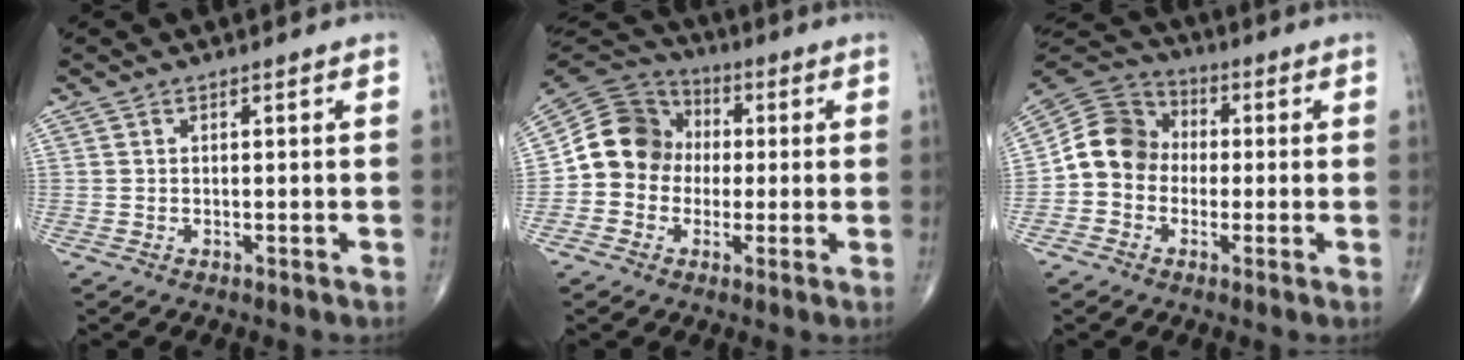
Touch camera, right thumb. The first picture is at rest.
{"total": 11.9, "force": [-0.4, 10.7, 5.0], "torque": [-0.067, 0.031, -0.020]}
{"total": 10.0, "force": [-1.0, 8.8, 4.8], "torque": [-0.071, 0.039, -0.034]}